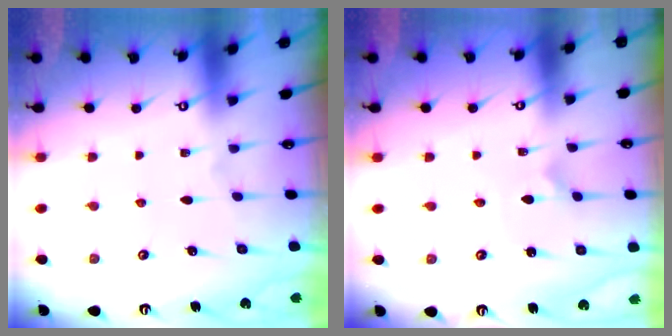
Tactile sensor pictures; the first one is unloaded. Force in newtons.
{"total": 0.9, "press": 0.9, "slide": 0.0}